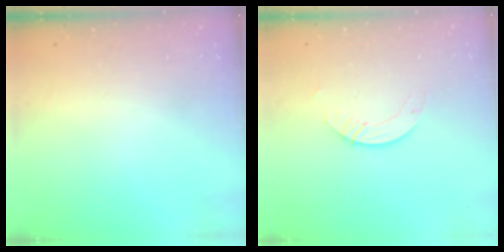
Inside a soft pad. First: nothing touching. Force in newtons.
{"total": 2.8, "press": 2.8, "slide": 0.2}